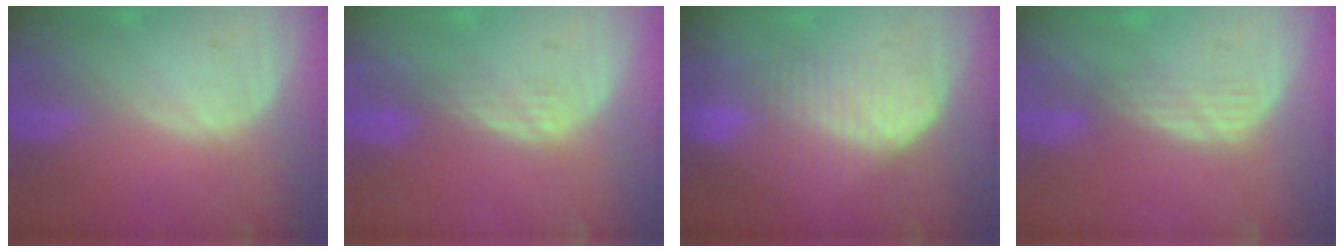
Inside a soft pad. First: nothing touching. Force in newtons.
{"total": 2.2, "press": 2.2, "slide": 0.2}
{"total": 6.7, "press": 6.5, "slide": 1.4}
{"total": 3.1, "press": 2.6, "slide": 1.6}